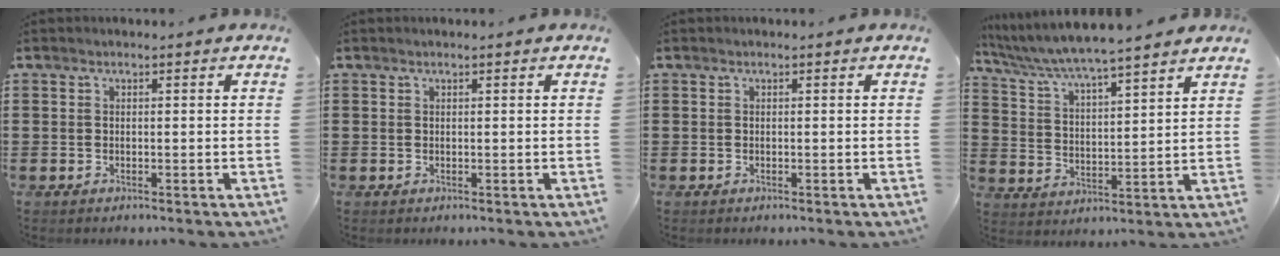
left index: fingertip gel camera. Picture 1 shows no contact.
{"total": 0.0}
{"total": 0.0}
{"total": 5.3, "force": [5.0, -0.6, 1.7], "torque": [-0.056, -0.033, 0.080]}